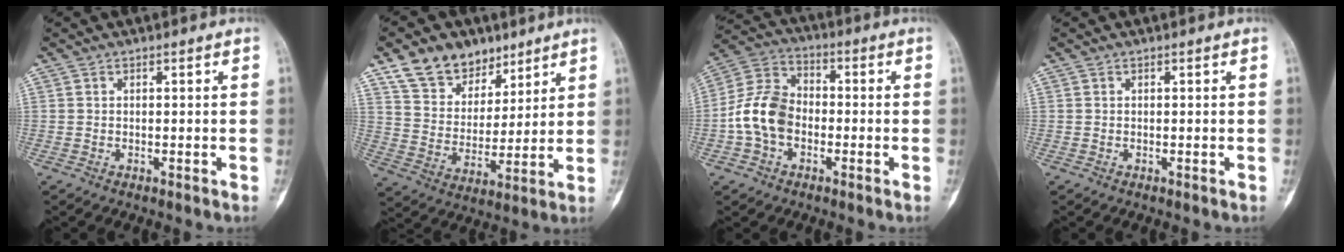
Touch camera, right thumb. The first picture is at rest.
{"total": 13.4, "force": [9.3, 8.6, 4.6], "torque": [-0.041, -0.046, 0.172]}
{"total": 11.1, "force": [-2.4, 8.0, 7.3], "torque": [-0.135, 0.036, -0.058]}
{"total": 0.0}